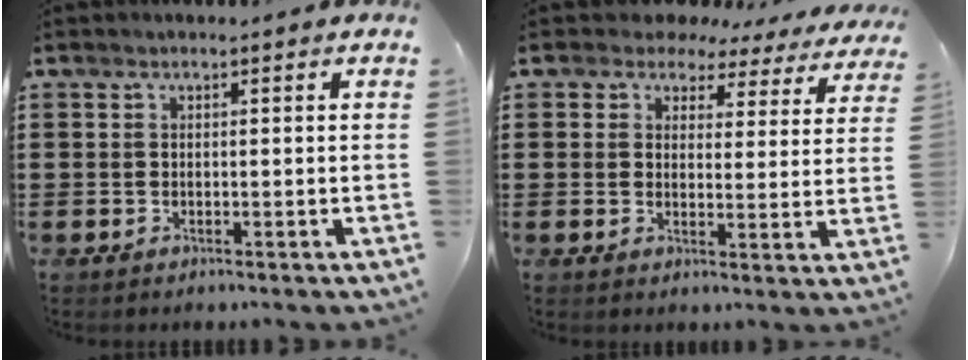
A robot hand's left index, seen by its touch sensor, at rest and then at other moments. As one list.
[{"total": 4.1, "force": [3.5, 2.0, 0.8], "torque": [-0.029, -0.017, 0.057]}]